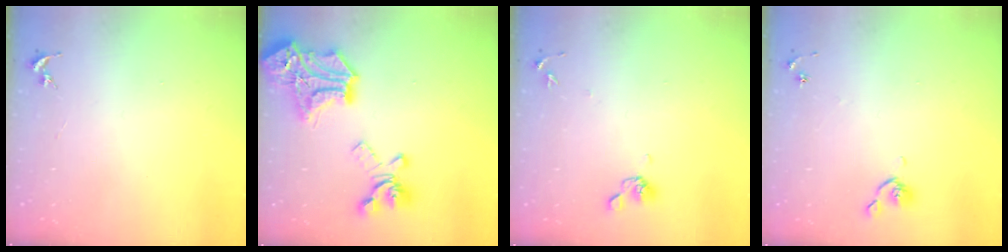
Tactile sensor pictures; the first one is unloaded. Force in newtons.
{"total": 24.6, "press": 24.6, "slide": 0.7}
{"total": 7.1, "press": 6.8, "slide": 1.8}
{"total": 4.4, "press": 4.3, "slide": 0.8}